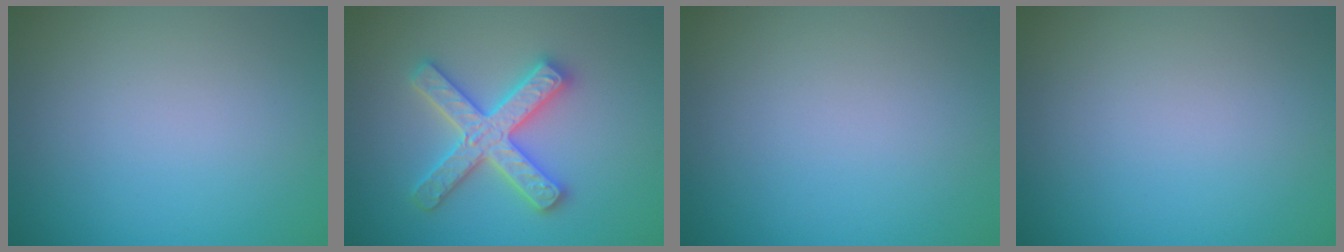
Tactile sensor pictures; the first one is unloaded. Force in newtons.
{"total": 5.0, "press": 5.0, "slide": 0.8}
{"total": 0.0}
{"total": 0.0}